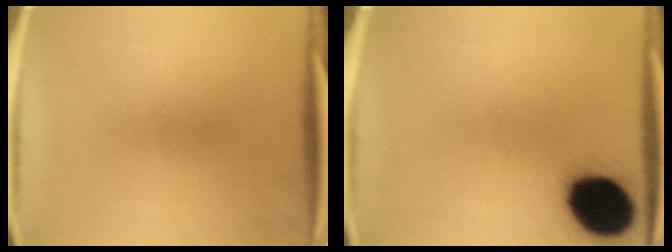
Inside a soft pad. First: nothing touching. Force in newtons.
{"total": 15.8}